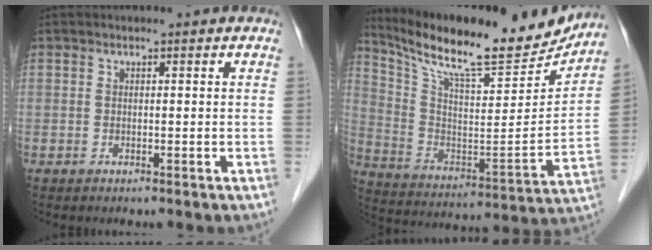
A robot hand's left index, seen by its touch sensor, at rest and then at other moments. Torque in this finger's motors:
{"motor_torque": [-0.78, -0.90, 0.32, 0.09]}